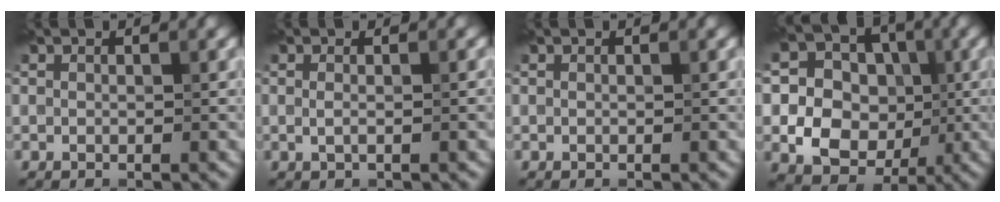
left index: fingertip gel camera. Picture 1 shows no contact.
{"total": 1.1, "force": [-0.1, 0.1, 1.1], "torque": [-0.029, -0.002, -0.002]}
{"total": 0.0}
{"total": 10.7, "force": [-1.0, 9.5, 4.6], "torque": [-0.089, 0.024, -0.038]}